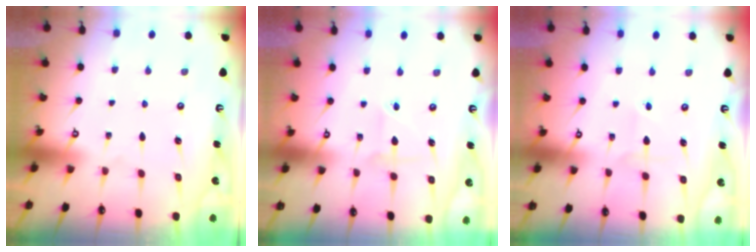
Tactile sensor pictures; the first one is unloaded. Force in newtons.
{"total": 2.7, "press": 2.7, "slide": 0.3}
{"total": 2.8, "press": 2.8, "slide": 0.3}